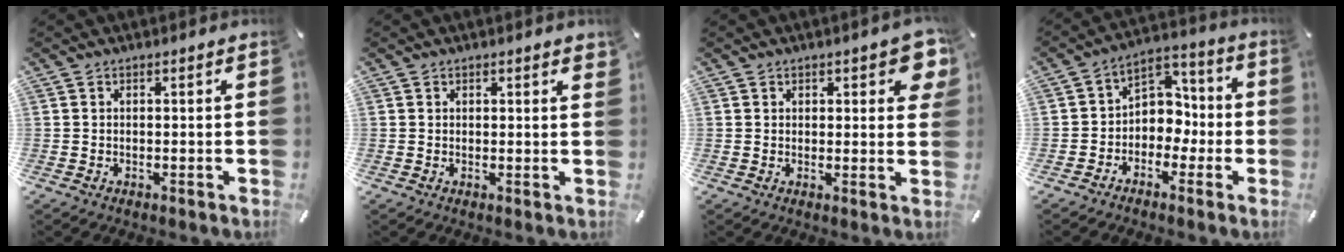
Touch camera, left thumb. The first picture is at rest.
{"total": 1.0, "force": [0.7, 0.5, 0.5], "torque": [-0.001, -0.002, 0.012]}
{"total": 5.1, "force": [2.9, 2.7, 3.3], "torque": [-0.030, -0.007, 0.045]}
{"total": 7.7, "force": [-2.2, 6.8, 2.8], "torque": [-0.044, 0.021, -0.039]}